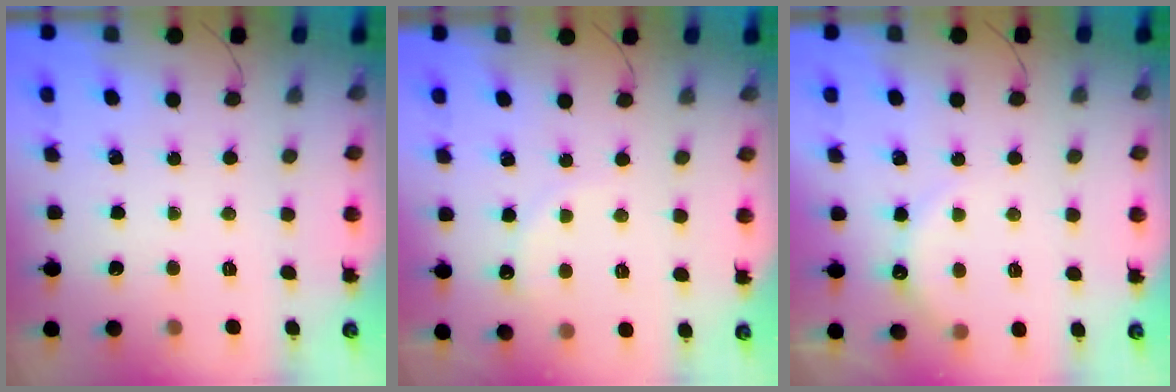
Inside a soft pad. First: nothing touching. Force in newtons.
{"total": 5.8, "press": 5.7, "slide": 1.2}
{"total": 6.7, "press": 6.6, "slide": 1.0}